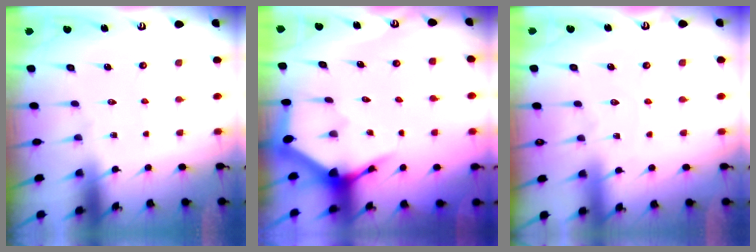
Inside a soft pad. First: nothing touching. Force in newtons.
{"total": 3.9, "press": 3.8, "slide": 0.4}
{"total": 2.4, "press": 2.3, "slide": 0.2}